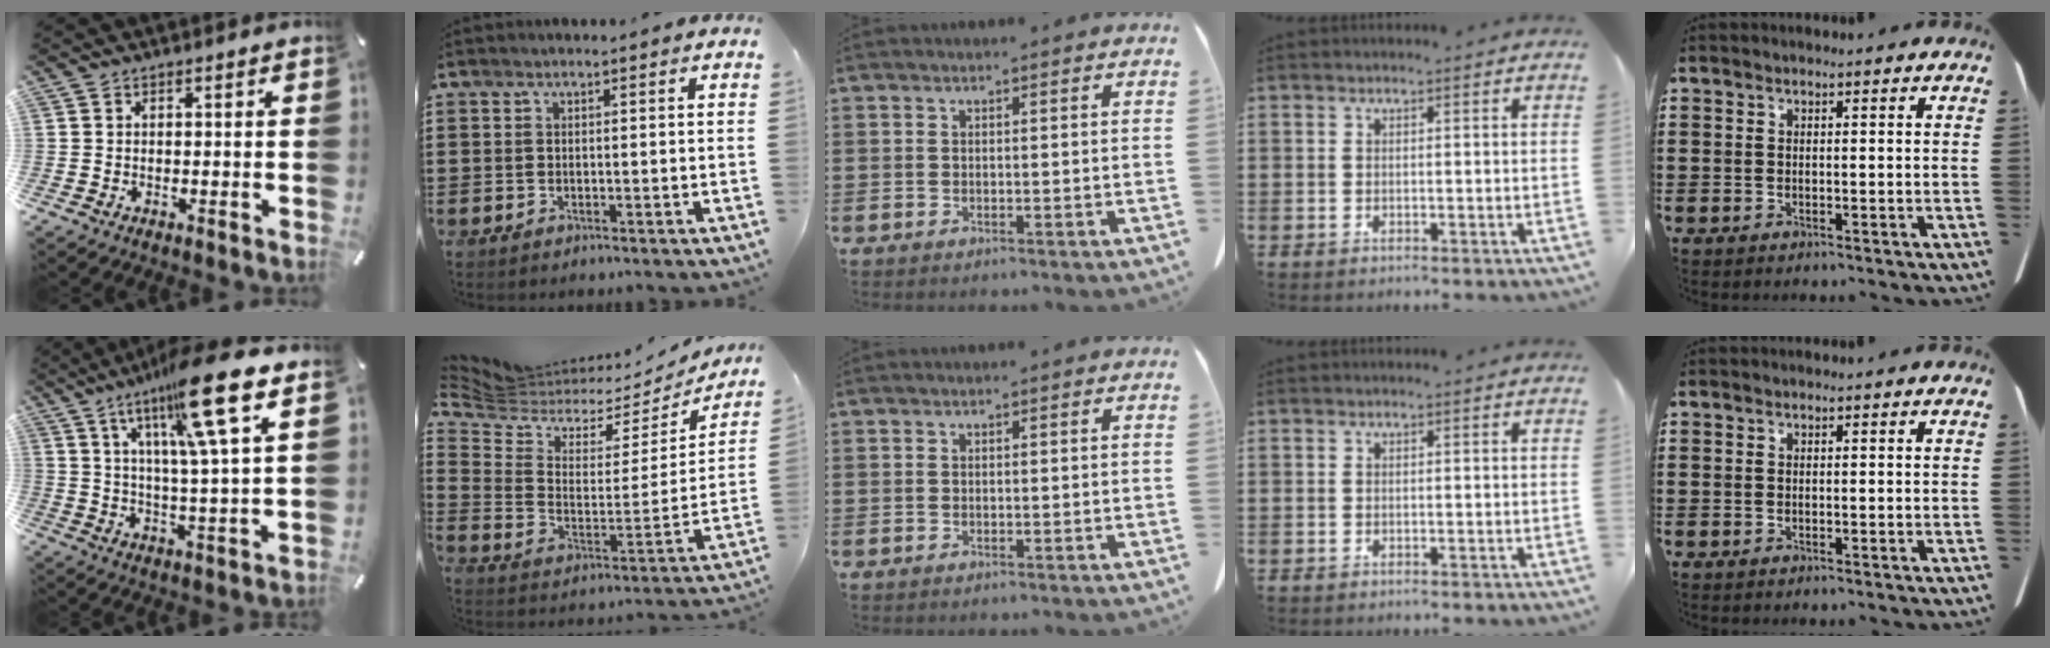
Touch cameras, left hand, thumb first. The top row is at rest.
{"thumb": {"total": 18.8, "force": [10.7, 2.9, 15.2], "torque": [-0.244, -0.046, 0.159]}, "index": {"total": 5.5, "force": [4.7, 2.2, 1.8], "torque": [-0.074, -0.038, 0.078]}}